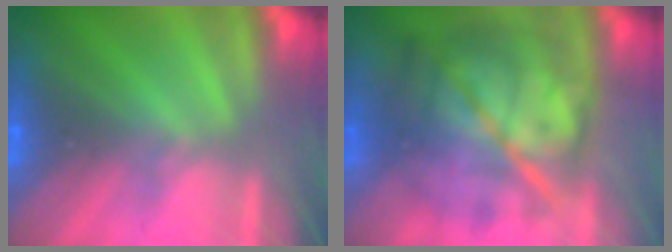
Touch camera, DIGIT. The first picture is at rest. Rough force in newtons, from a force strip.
{"total": 7.6}